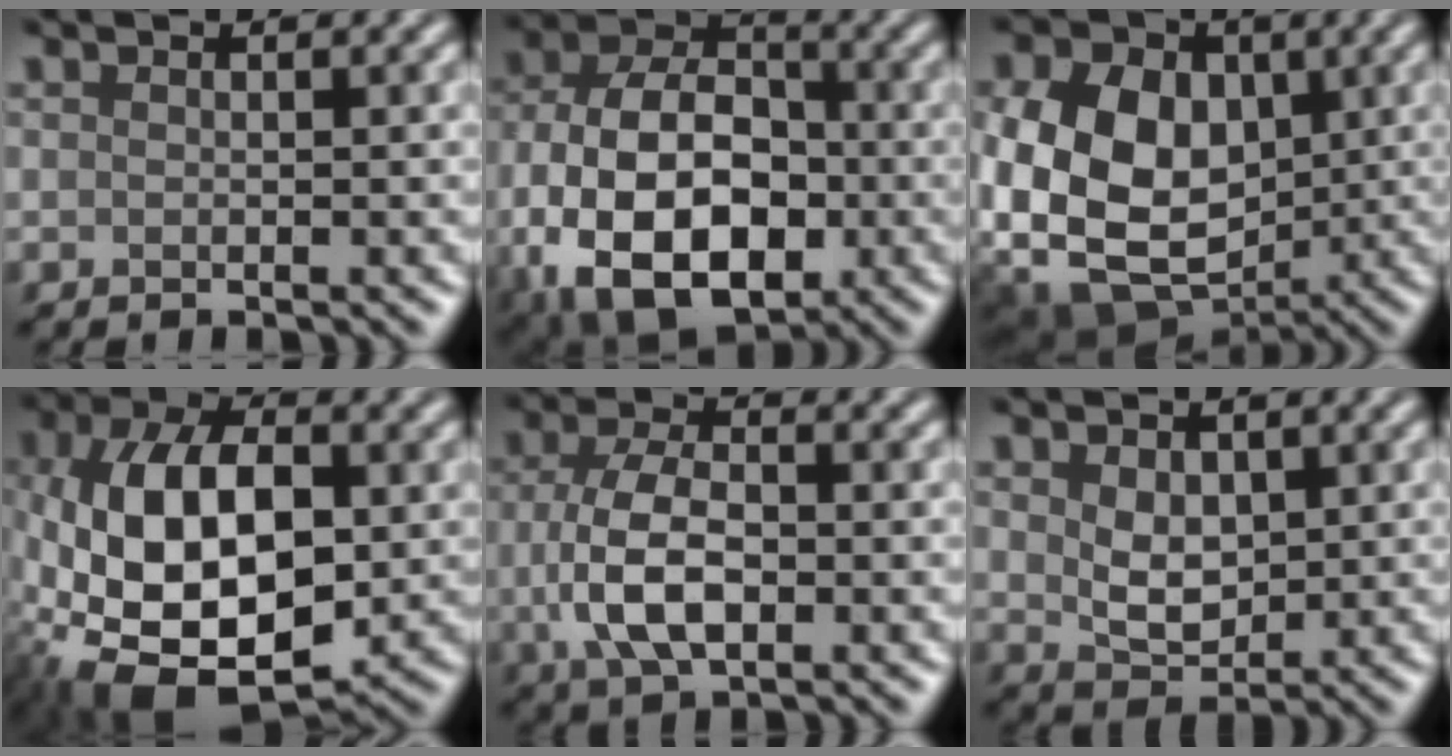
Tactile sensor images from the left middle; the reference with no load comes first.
{"total": 14.0, "force": [-4.1, 8.8, 10.1], "torque": [-0.189, -0.017, -0.075]}
{"total": 16.0, "force": [-0.1, 13.2, 9.1], "torque": [-0.207, -0.001, -0.016]}
{"total": 13.7, "force": [-1.8, 8.2, 10.8], "torque": [-0.226, -0.021, -0.028]}
{"total": 5.8, "force": [-0.9, 3.1, 4.9], "torque": [-0.106, -0.004, -0.017]}
{"total": 3.2, "force": [0.7, 2.2, 2.2], "torque": [-0.045, -0.004, 0.018]}